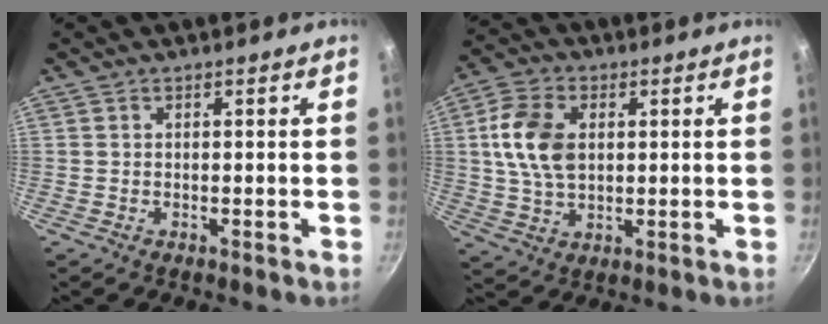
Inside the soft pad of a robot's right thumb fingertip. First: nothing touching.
{"total": 10.9, "force": [1.8, 7.2, 8.0], "torque": [-0.141, 0.006, 0.031]}